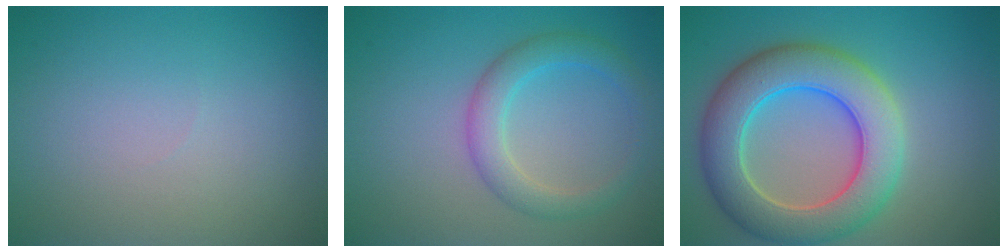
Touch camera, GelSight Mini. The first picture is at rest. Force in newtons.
{"total": 3.4, "press": 3.3, "slide": 0.3}
{"total": 8.5, "press": 8.4, "slide": 0.4}